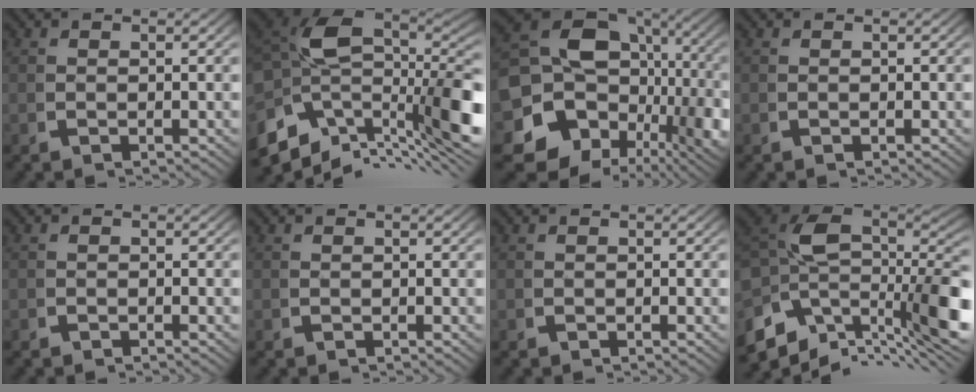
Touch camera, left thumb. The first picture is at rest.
{"total": 18.3, "force": [-1.3, 12.1, 13.7], "torque": [-0.270, -0.043, 0.002]}
{"total": 18.3, "force": [-2.9, 13.8, 11.7], "torque": [-0.226, -0.070, -0.023]}
{"total": 0.0}
{"total": 0.6, "force": [-0.4, 0.4, 0.0], "torque": [0.008, 0.000, -0.011]}
{"total": 0.0}
{"total": 0.0}
{"total": 16.6, "force": [-1.0, 11.0, 12.4], "torque": [-0.257, -0.048, 0.011]}